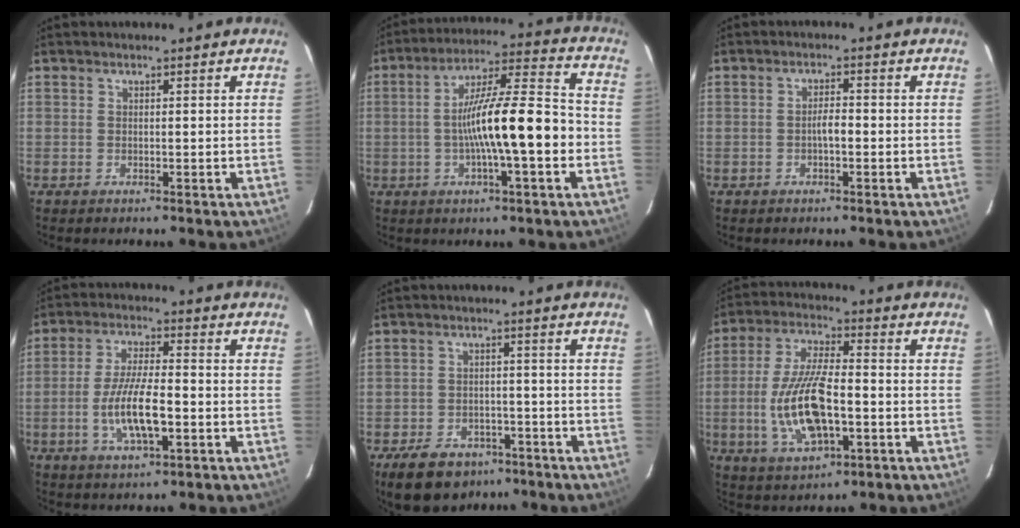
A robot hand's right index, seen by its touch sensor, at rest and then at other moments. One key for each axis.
{"total": 15.3, "fx": -3.2, "fy": 1.9, "fz": 14.9, "tx": -0.244, "ty": 0.015, "tz": -0.052}
{"total": 2.1, "fx": -0.8, "fy": 0.7, "fz": 1.9, "tx": -0.036, "ty": 0.007, "tz": -0.014}
{"total": 10.1, "fx": -2.8, "fy": 2.9, "fz": 9.3, "tx": -0.184, "ty": -0.006, "tz": -0.050}
{"total": 11.4, "fx": -7.5, "fy": 7.2, "fz": 4.6, "tx": -0.117, "ty": 0.014, "tz": -0.103}
{"total": 14.8, "fx": -3.3, "fy": 5.8, "fz": 13.2, "tx": -0.275, "ty": -0.005, "tz": -0.056}